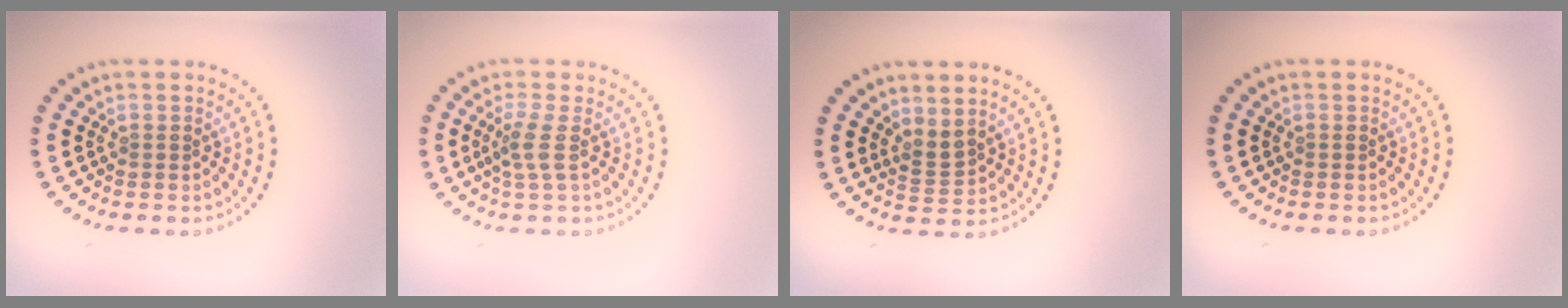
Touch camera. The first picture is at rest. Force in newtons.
{"total": 1.9, "press": 1.4, "slide": 1.3}
{"total": 1.8, "press": 1.3, "slide": 1.1}
{"total": 0.0}